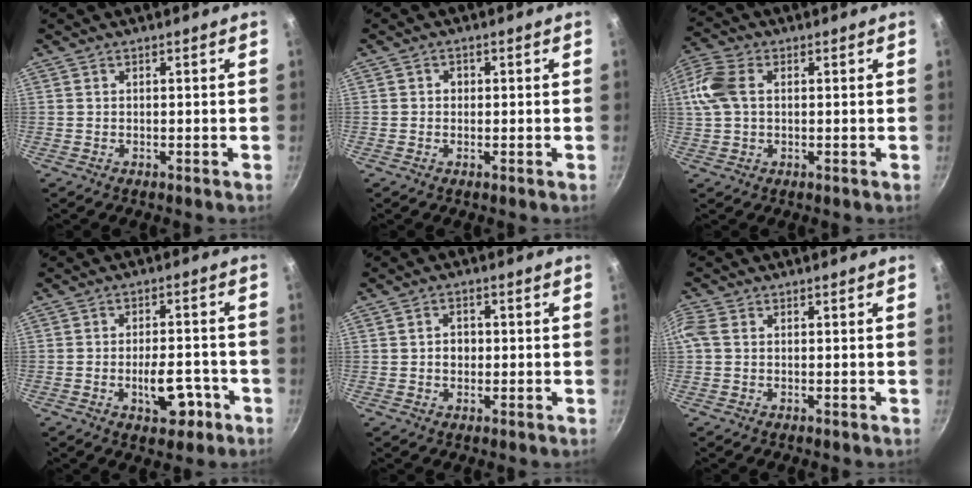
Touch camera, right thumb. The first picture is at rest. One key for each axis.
{"total": 1.4, "fx": 0.1, "fy": 1.2, "fz": 0.7, "tx": -0.004, "ty": 0.003, "tz": -0.002}
{"total": 8.1, "fx": 1.5, "fy": 5.2, "fz": 6.0, "tx": -0.151, "ty": 0.020, "tz": 0.028}
{"total": 7.5, "fx": -3.1, "fy": 3.8, "fz": 5.6, "tx": -0.072, "ty": 0.023, "tz": -0.043}
{"total": 3.2, "fx": 0.0, "fy": 2.5, "fz": 2.0, "tx": -0.023, "ty": 0.007, "tz": -0.002}
{"total": 3.2, "fx": 0.6, "fy": 2.2, "fz": 2.2, "tx": -0.073, "ty": 0.017, "tz": 0.012}